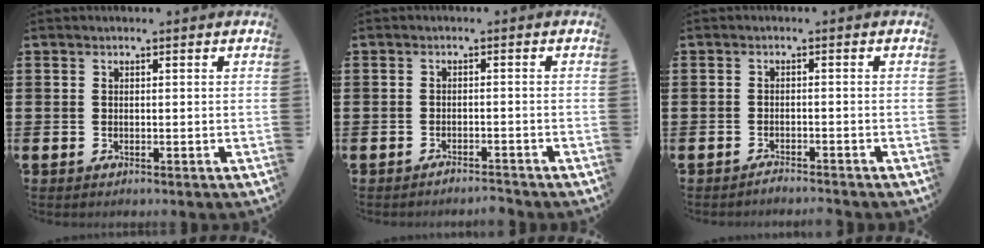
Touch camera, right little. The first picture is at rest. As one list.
[{"total": 1.5, "force": [-1.5, 0.0, 0.2], "torque": [-0.006, 0.001, -0.029]}, {"total": 1.2, "force": [-1.2, 0.0, 0.1], "torque": [-0.004, -0.001, -0.024]}]